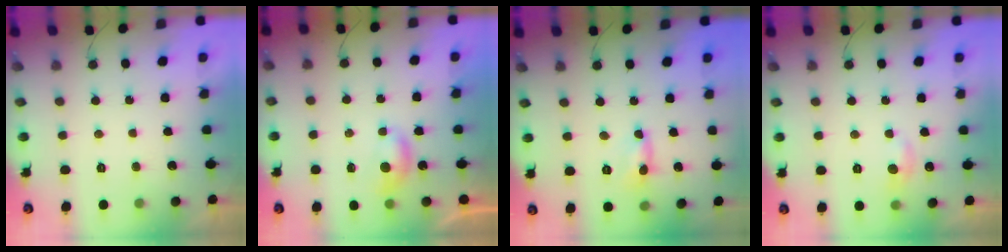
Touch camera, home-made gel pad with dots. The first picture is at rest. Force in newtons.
{"total": 3.8, "press": 3.8, "slide": 0.2}
{"total": 0.8, "press": 0.7, "slide": 0.1}
{"total": 5.0, "press": 4.9, "slide": 0.6}